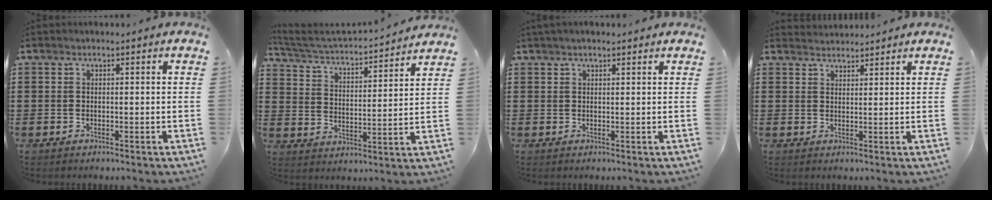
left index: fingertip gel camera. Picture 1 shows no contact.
{"total": 3.0, "force": [2.9, 0.2, 0.9], "torque": [-0.039, -0.029, 0.038]}
{"total": 1.1, "force": [0.9, 0.4, 0.6], "torque": [-0.013, 0.004, 0.016]}
{"total": 2.0, "force": [2.0, 0.1, -0.2], "torque": [-0.001, -0.001, 0.040]}